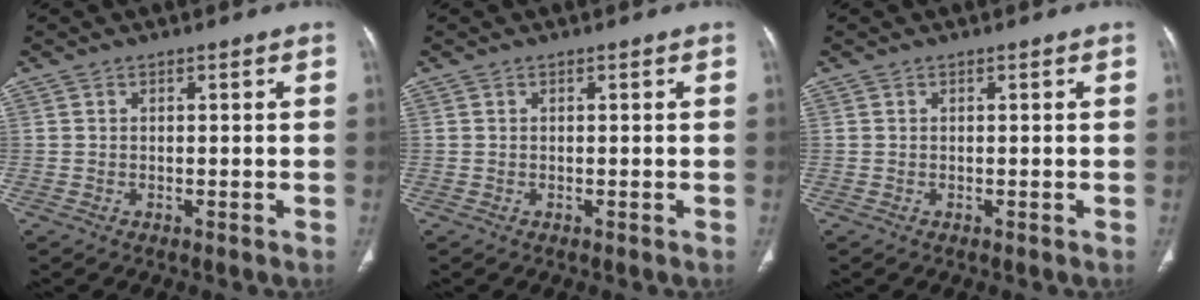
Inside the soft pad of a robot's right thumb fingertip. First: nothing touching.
{"total": 0.0}
{"total": 0.0}